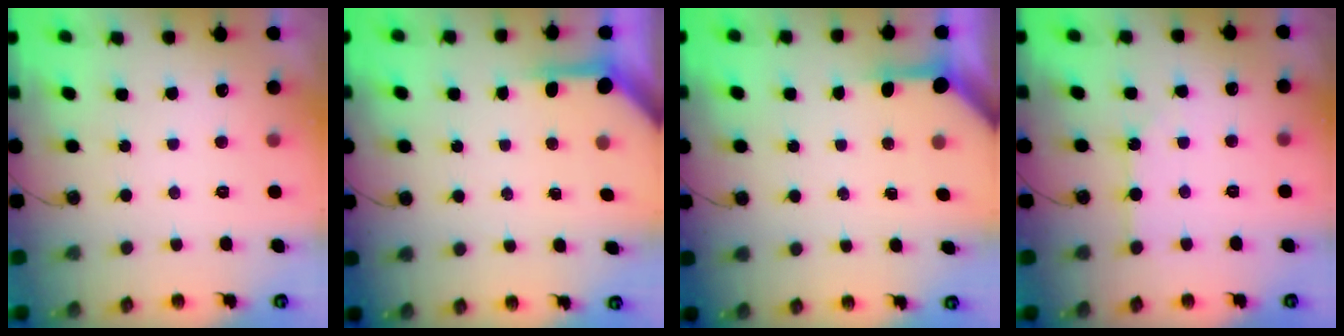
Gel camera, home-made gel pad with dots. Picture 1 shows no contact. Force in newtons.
{"total": 4.0, "press": 4.0, "slide": 0.4}
{"total": 3.4, "press": 3.3, "slide": 0.4}
{"total": 1.5, "press": 1.5, "slide": 0.3}